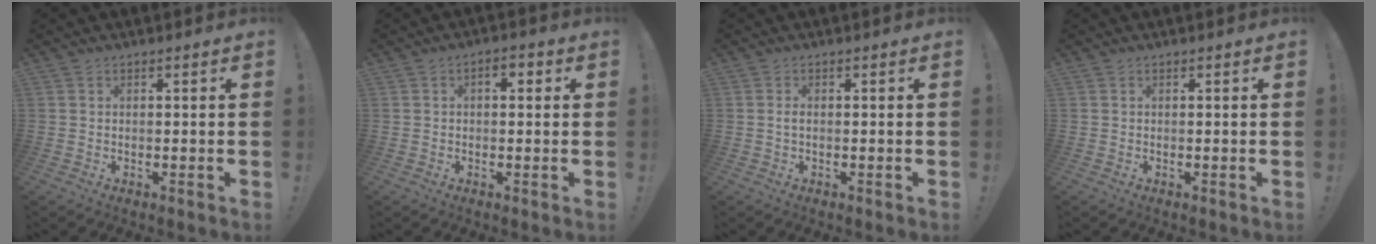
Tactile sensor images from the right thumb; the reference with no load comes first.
{"total": 2.8, "force": [-0.2, 1.9, 2.0], "torque": [-0.025, 0.009, -0.009]}
{"total": 1.2, "force": [-0.3, 0.6, 1.0], "torque": [-0.021, 0.004, -0.006]}
{"total": 0.0}